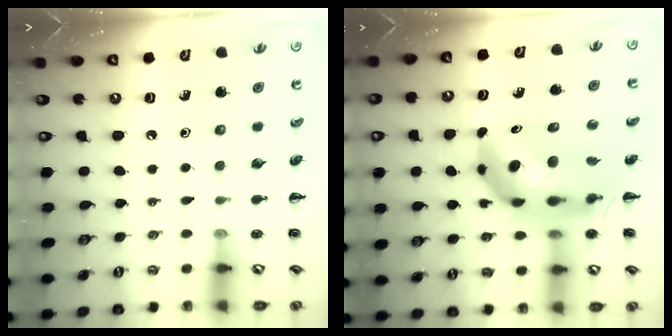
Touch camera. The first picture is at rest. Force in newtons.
{"total": 12.8, "press": 12.3, "slide": 3.8}